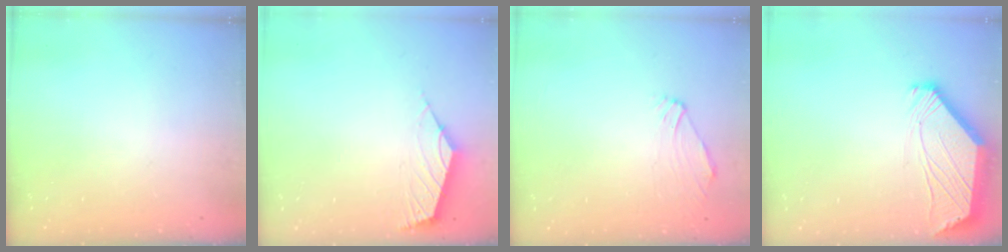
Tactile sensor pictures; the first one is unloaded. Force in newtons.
{"total": 2.5, "press": 2.4, "slide": 0.7}
{"total": 0.8, "press": 0.7, "slide": 0.4}
{"total": 2.4, "press": 2.4, "slide": 0.6}